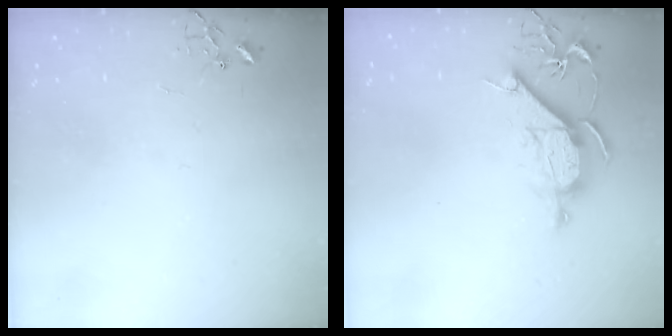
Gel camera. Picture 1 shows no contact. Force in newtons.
{"total": 10.4, "press": 10.4, "slide": 1.2}